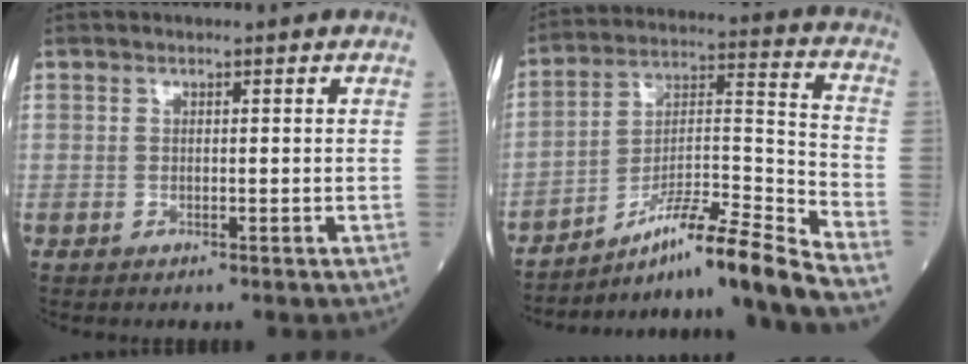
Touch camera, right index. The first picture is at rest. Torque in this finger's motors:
{"motor_torque": [-0.41, -0.64, 0.05, 0.00]}